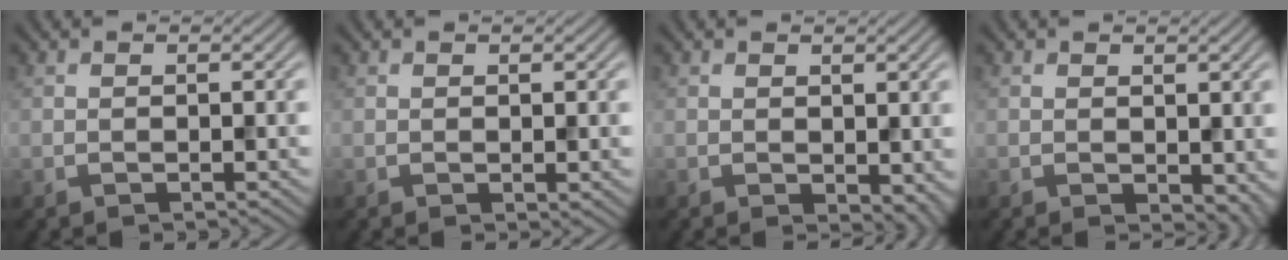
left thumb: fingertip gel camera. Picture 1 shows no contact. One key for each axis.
{"total": 0.5, "fx": 0.1, "fy": 0.3, "fz": 0.4, "tx": -0.003, "ty": -0.002, "tz": 0.001}
{"total": 2.8, "fx": -0.2, "fy": 1.8, "fz": 2.2, "tx": -0.031, "ty": -0.011, "tz": 0.002}
{"total": 2.9, "fx": -0.1, "fy": 1.9, "fz": 2.2, "tx": -0.032, "ty": -0.013, "tz": 0.004}